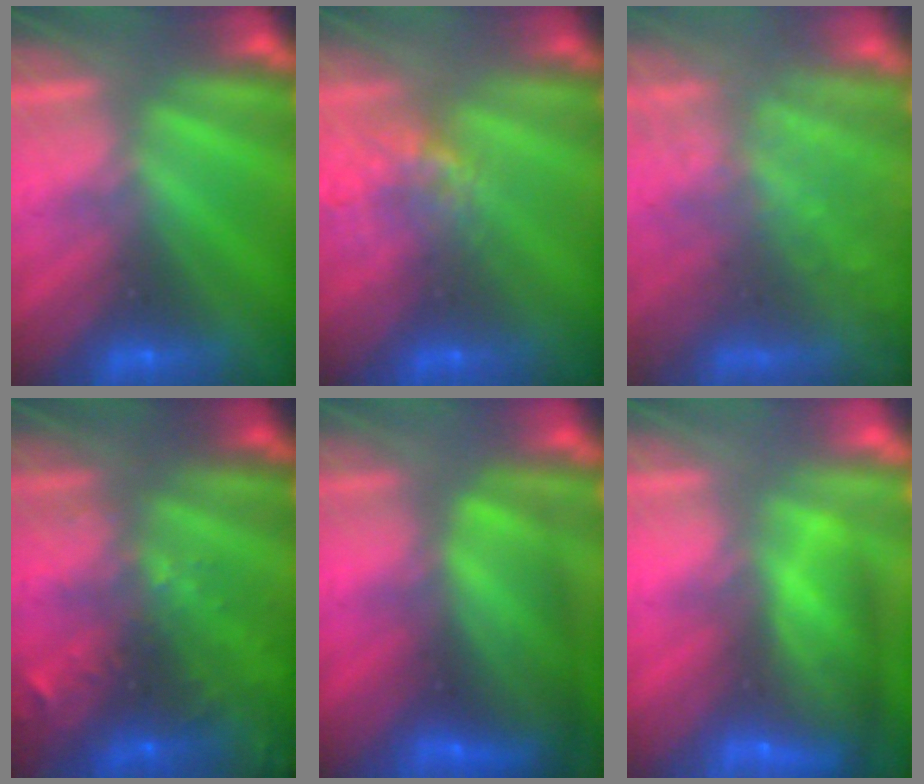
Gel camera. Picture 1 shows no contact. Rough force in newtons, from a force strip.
{"total": 4.4}
{"total": 9.7}
{"total": 8.9}
{"total": 9.1}
{"total": 7.8}